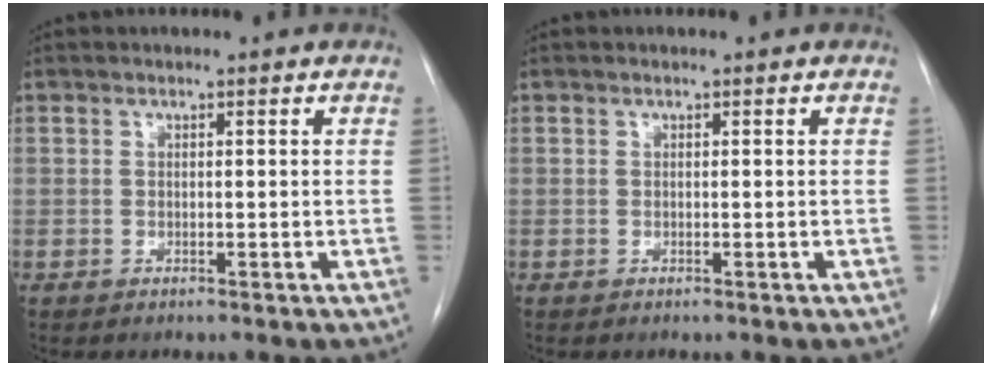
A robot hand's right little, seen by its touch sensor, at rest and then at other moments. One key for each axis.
{"total": 0.0}